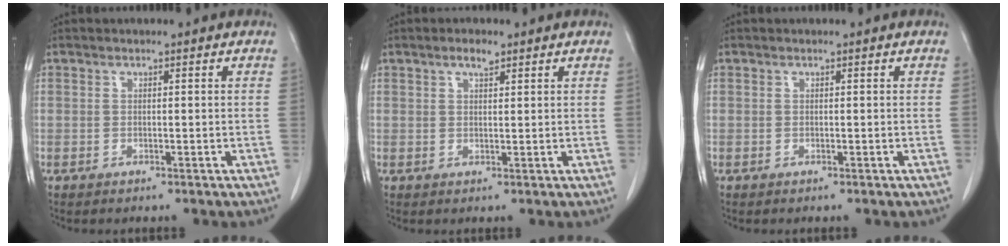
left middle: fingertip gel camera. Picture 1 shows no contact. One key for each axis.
{"total": 2.1, "fx": 1.4, "fy": 0.6, "fz": 1.4, "tx": -0.026, "ty": 0.001, "tz": 0.025}
{"total": 0.0}